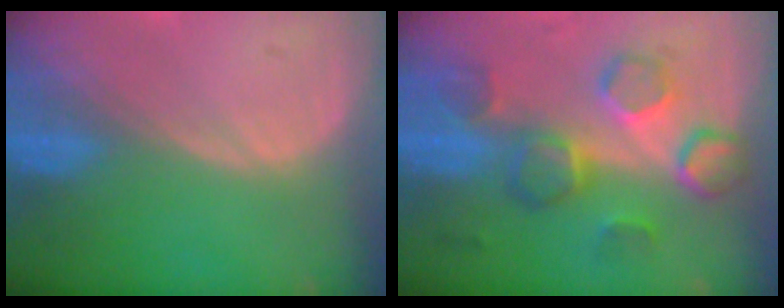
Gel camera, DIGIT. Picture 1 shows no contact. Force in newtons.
{"total": 8.6, "press": 8.2, "slide": 2.6}